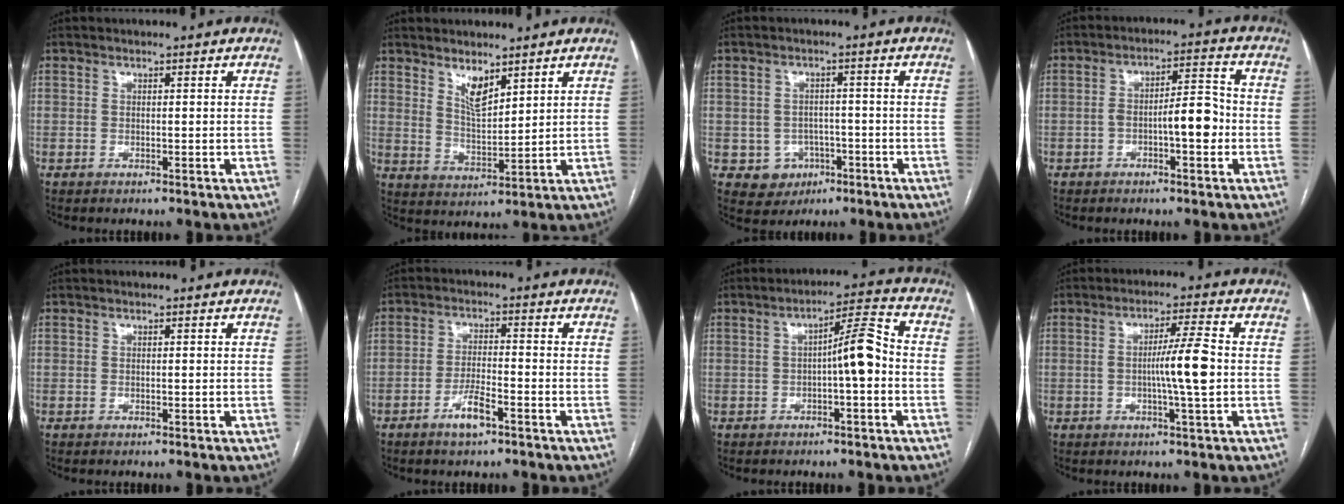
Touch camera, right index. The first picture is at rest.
{"total": 4.9, "force": [3.5, 1.4, 3.1], "torque": [-0.066, -0.011, 0.071]}
{"total": 4.8, "force": [-1.8, 4.3, 0.9], "torque": [-0.007, 0.010, -0.017]}
{"total": 6.8, "force": [-1.8, 1.8, 6.3], "torque": [-0.099, 0.021, -0.028]}
{"total": 0.0}
{"total": 4.8, "force": [-2.9, 0.7, 3.7], "torque": [-0.076, 0.001, -0.054]}
{"total": 6.5, "force": [-0.9, 0.8, 6.4], "torque": [-0.095, 0.023, -0.014]}
{"total": 6.8, "force": [-0.6, -0.4, 6.8], "torque": [-0.116, 0.003, -0.012]}